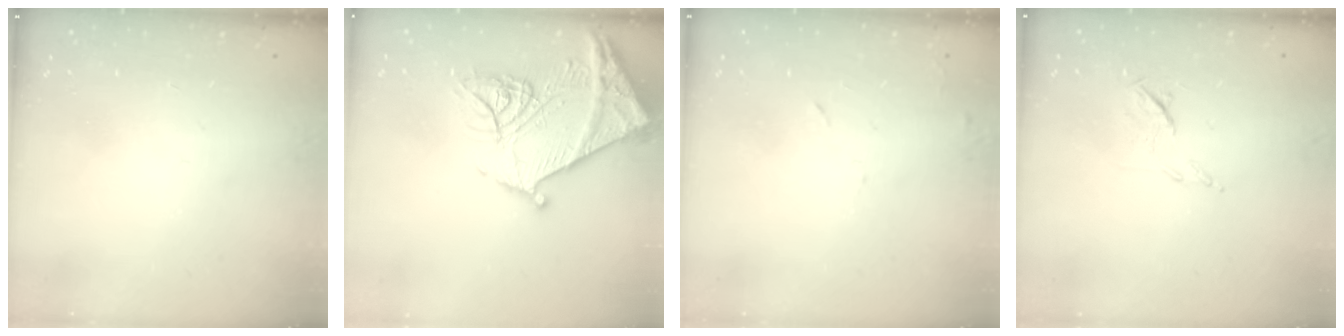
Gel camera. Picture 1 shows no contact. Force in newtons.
{"total": 19.8, "press": 19.7, "slide": 2.1}
{"total": 5.5, "press": 5.5, "slide": 0.8}
{"total": 6.4, "press": 6.3, "slide": 0.9}